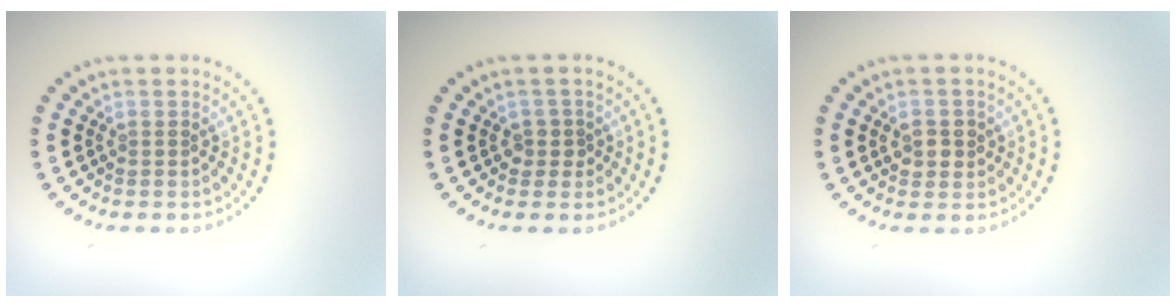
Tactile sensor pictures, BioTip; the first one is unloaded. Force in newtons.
{"total": 1.3, "press": 1.1, "slide": 0.7}
{"total": 1.9, "press": 1.9, "slide": 0.5}